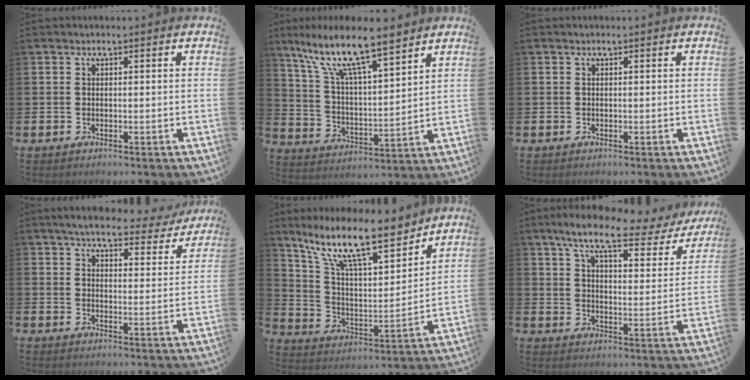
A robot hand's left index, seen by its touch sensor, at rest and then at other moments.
{"total": 11.3, "force": [9.3, 2.1, 6.1], "torque": [-0.148, -0.047, 0.159]}
{"total": 0.0}
{"total": 5.6, "force": [5.2, 1.0, 1.9], "torque": [-0.042, -0.031, 0.086]}
{"total": 14.3, "force": [11.1, 3.7, 8.2], "torque": [-0.176, -0.062, 0.191]}
{"total": 8.7, "force": [6.6, 1.9, 5.3], "torque": [-0.118, -0.034, 0.104]}